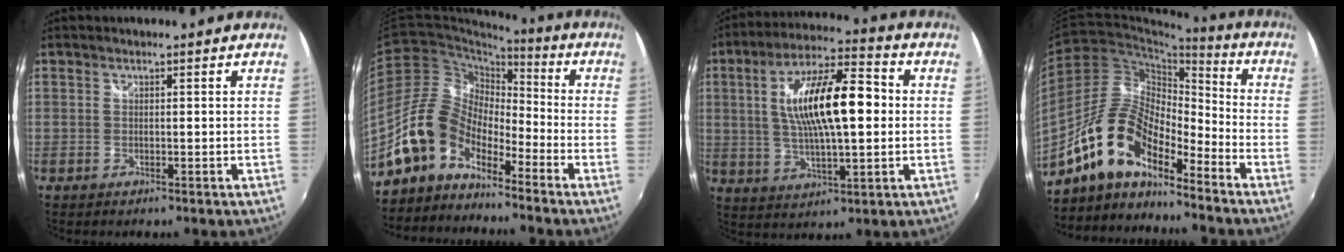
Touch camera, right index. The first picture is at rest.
{"total": 12.1, "force": [-9.1, 6.2, 5.0], "torque": [-0.093, 0.026, -0.187]}
{"total": 16.6, "force": [1.7, 5.2, 15.6], "torque": [-0.281, 0.017, 0.030]}
{"total": 14.3, "force": [-10.5, 5.2, 8.3], "torque": [-0.154, 0.008, -0.207]}